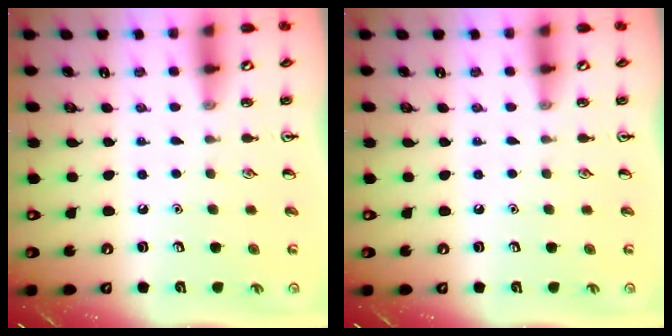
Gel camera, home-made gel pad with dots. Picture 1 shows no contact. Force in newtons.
{"total": 0.0}